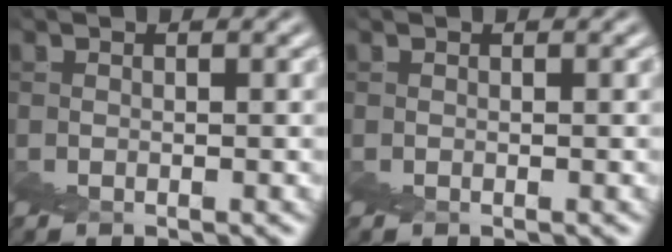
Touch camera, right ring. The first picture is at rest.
{"total": 0.0}